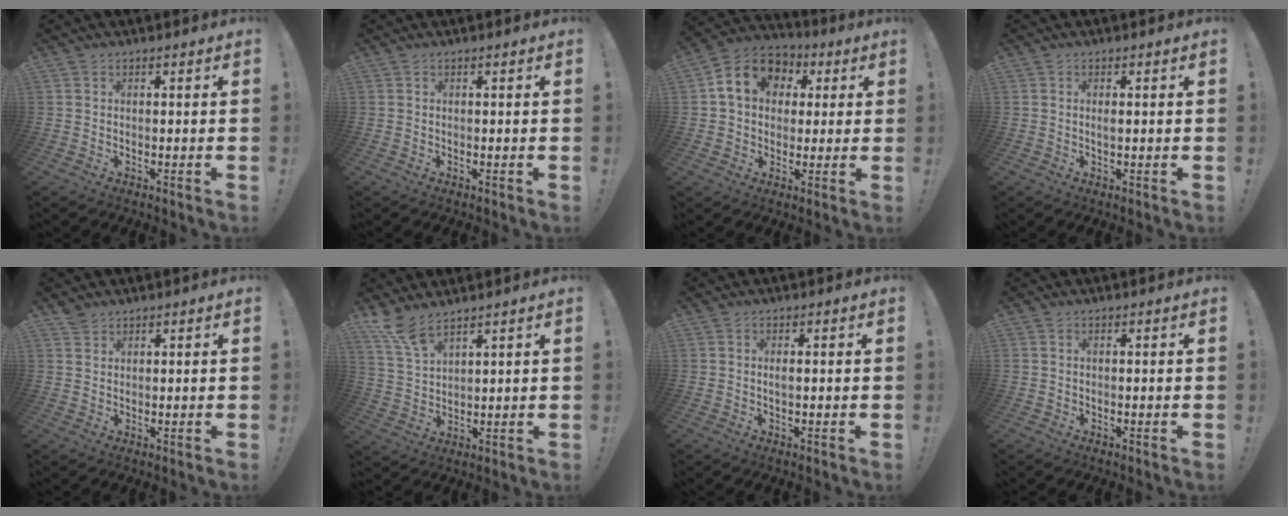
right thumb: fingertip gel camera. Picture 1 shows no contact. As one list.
[{"total": 0.0}, {"total": 13.6, "force": [4.1, 10.8, 7.1], "torque": [-0.103, 0.001, 0.082]}, {"total": 0.9, "force": [-0.2, 0.0, 0.9], "torque": [-0.015, 0.000, -0.005]}, {"total": 2.3, "force": [2.0, 1.0, 0.4], "torque": [0.001, -0.013, 0.037]}, {"total": 7.4, "force": [6.0, 1.5, 4.1], "torque": [-0.084, -0.034, 0.112]}, {"total": 1.0, "force": [-0.2, 0.0, 0.9], "torque": [-0.016, 0.000, -0.006]}, {"total": 0.0}]